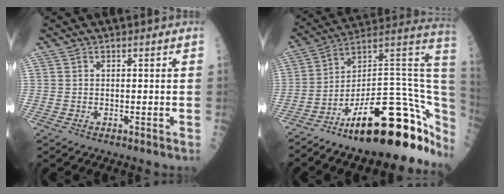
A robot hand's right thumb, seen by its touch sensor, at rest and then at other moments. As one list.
[{"total": 25.7, "force": [-13.0, 8.0, 20.6], "torque": [-0.199, 0.103, -0.199]}]